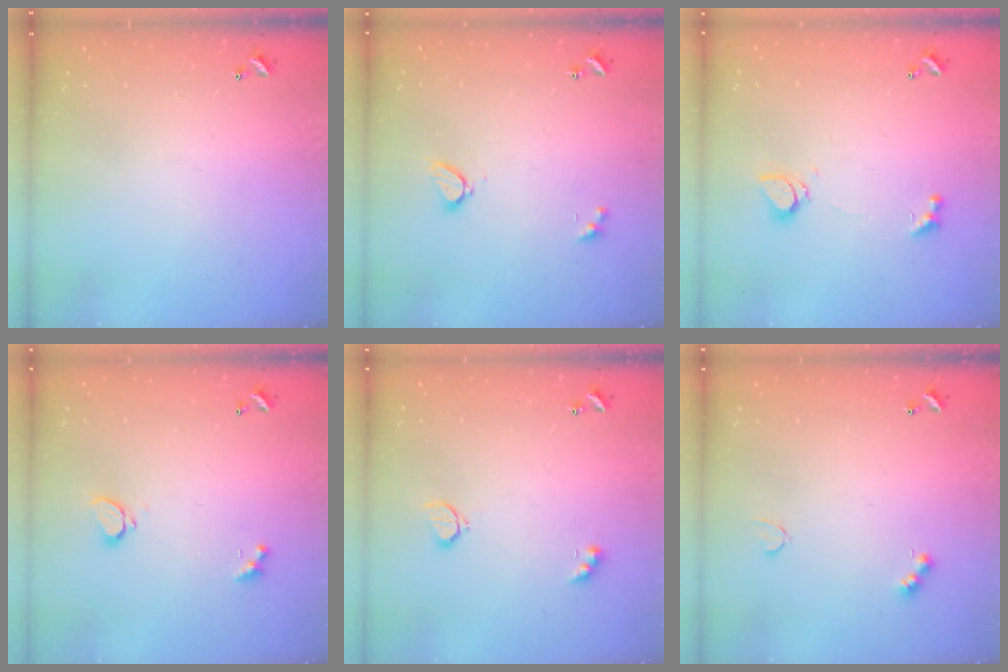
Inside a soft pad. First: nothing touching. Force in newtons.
{"total": 2.2, "press": 2.2, "slide": 0.3}
{"total": 1.0, "press": 0.9, "slide": 0.4}
{"total": 2.2, "press": 2.0, "slide": 0.9}
{"total": 2.6, "press": 2.6, "slide": 0.5}
{"total": 4.1, "press": 4.1, "slide": 0.6}